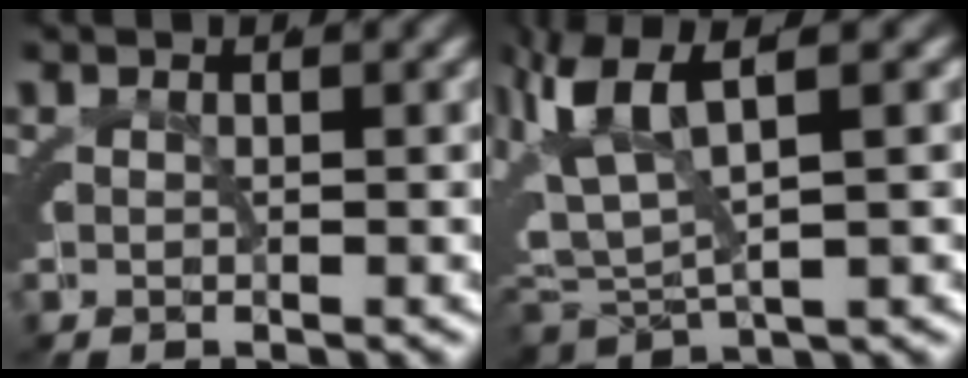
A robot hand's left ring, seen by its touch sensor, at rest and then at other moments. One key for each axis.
{"total": 7.2, "fx": 1.8, "fy": 5.1, "fz": 4.7, "tx": -0.116, "ty": 0.001, "tz": 0.025}